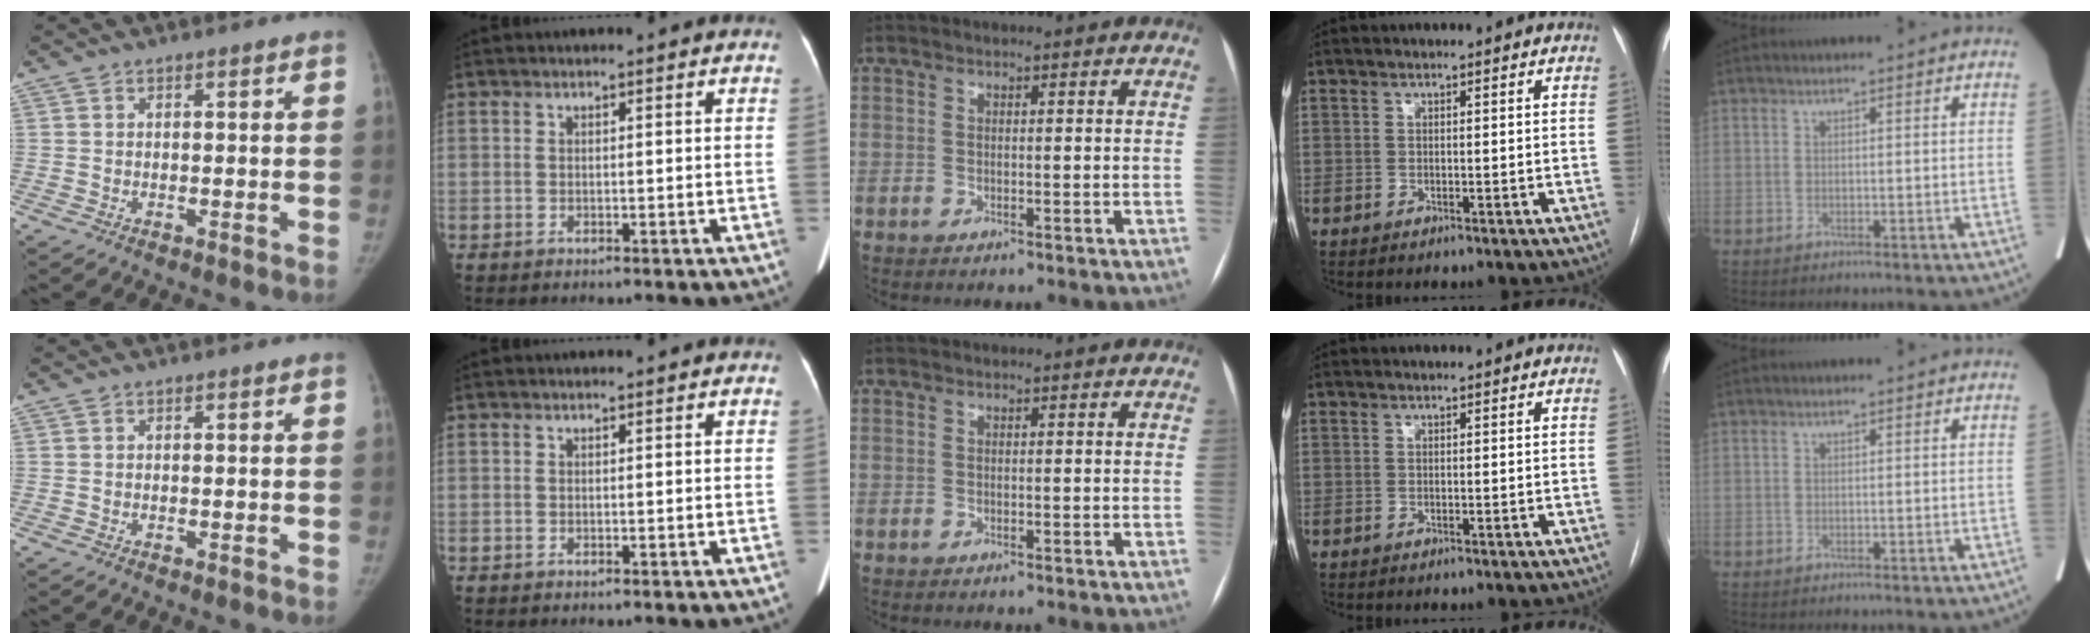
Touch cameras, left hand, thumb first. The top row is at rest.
{}